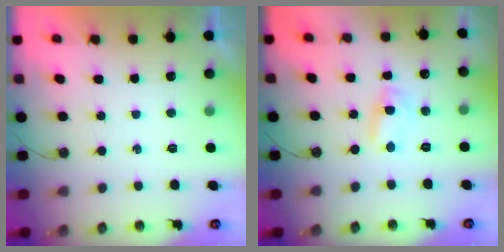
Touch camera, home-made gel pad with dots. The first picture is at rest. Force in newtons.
{"total": 3.9, "press": 3.9, "slide": 0.3}